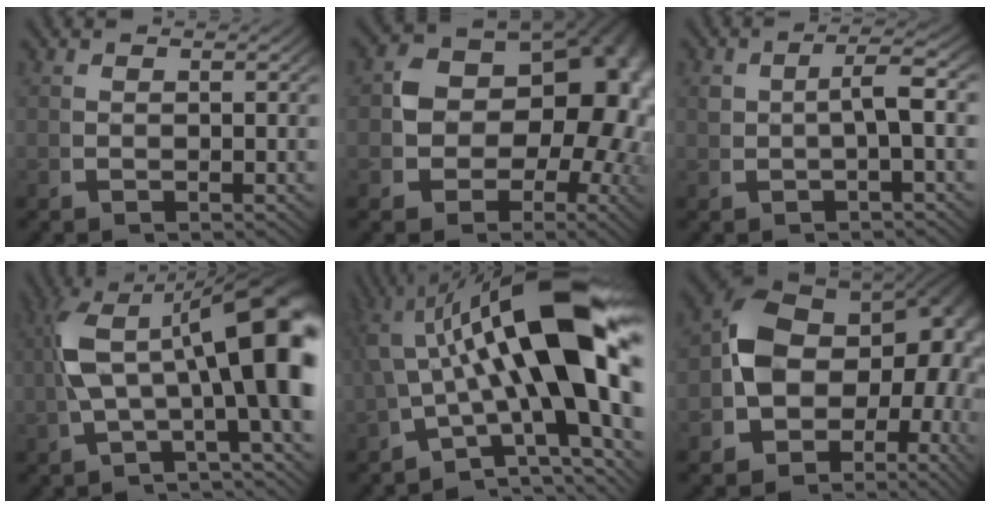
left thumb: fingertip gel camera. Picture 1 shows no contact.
{"total": 15.8, "force": [0.6, 11.6, 10.7], "torque": [-0.166, -0.019, 0.006]}
{"total": 3.3, "force": [0.1, 1.5, 3.0], "torque": [-0.062, 0.004, 0.006]}
{"total": 14.5, "force": [0.6, 6.7, 12.9], "torque": [-0.200, -0.007, 0.011]}
{"total": 20.5, "force": [0.5, 10.4, 17.7], "torque": [-0.288, -0.021, 0.016]}
{"total": 15.6, "force": [-1.1, 11.3, 10.6], "torque": [-0.196, -0.038, -0.013]}